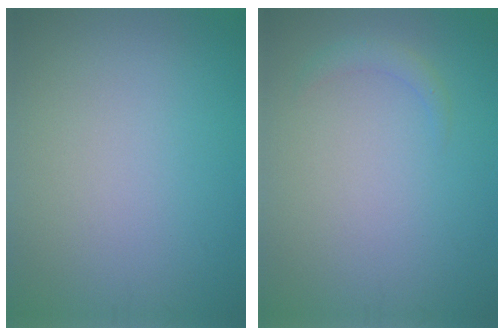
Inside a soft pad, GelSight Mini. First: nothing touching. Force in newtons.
{"total": 1.1, "press": 1.1, "slide": 0.0}